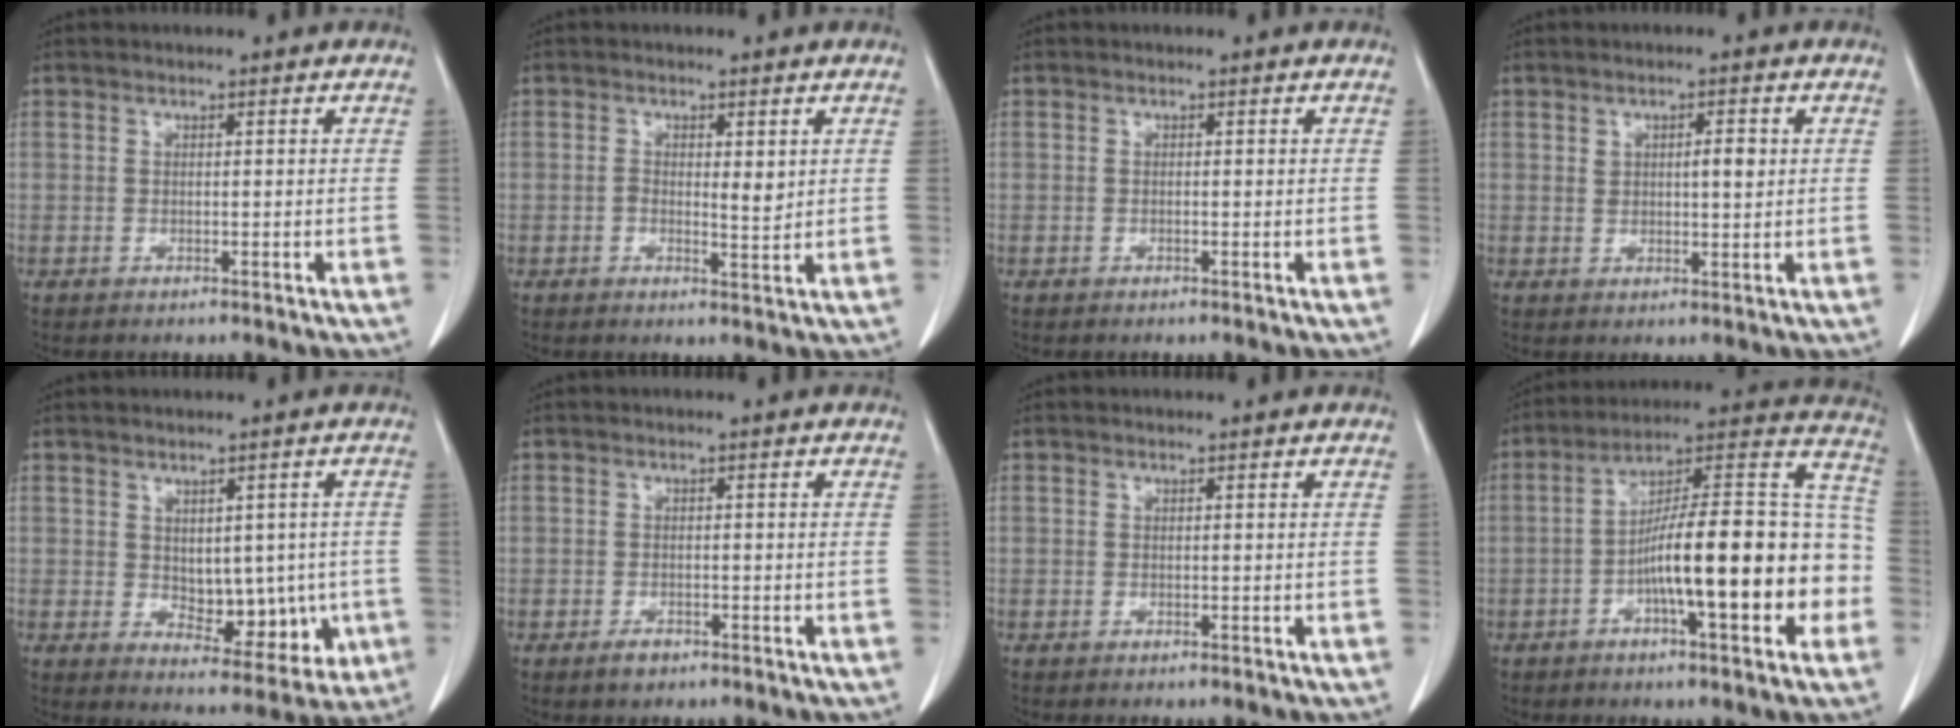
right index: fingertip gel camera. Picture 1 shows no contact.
{"total": 3.2, "force": [0.6, 1.2, 2.9], "torque": [-0.044, -0.005, 0.009]}
{"total": 0.0}
{"total": 3.5, "force": [1.0, 1.2, 3.2], "torque": [-0.048, 0.001, 0.016]}
{"total": 8.3, "force": [-0.6, 5.0, 6.6], "torque": [-0.070, 0.001, 0.011]}
{"total": 1.8, "force": [-1.2, 1.0, 0.9], "torque": [-0.017, 0.001, -0.015]}
{"total": 0.0}
{"total": 20.5, "force": [-4.9, 4.0, 19.5], "torque": [-0.258, 0.036, -0.072]}